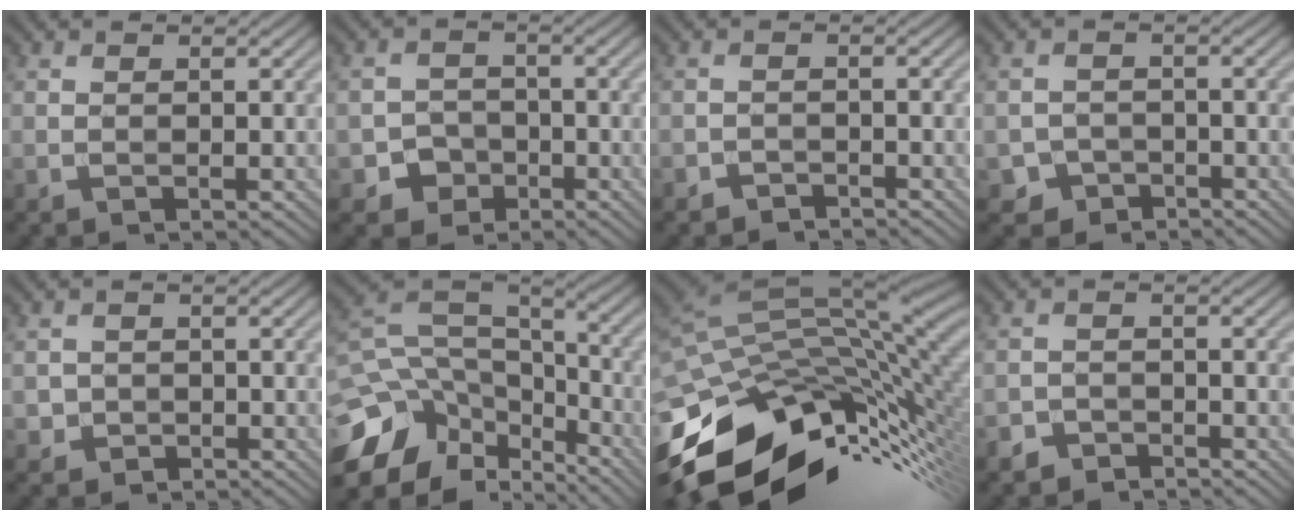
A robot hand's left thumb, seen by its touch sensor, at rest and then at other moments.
{"total": 3.3, "force": [-1.8, 2.7, 0.5], "torque": [0.001, 0.002, -0.036]}
{"total": 1.6, "force": [-1.5, 0.3, -0.3], "torque": [0.006, 0.002, -0.032]}
{"total": 2.7, "force": [-1.9, 2.0, 0.0], "torque": [0.003, -0.001, -0.038]}
{"total": 1.7, "force": [-0.8, 1.5, -0.2], "torque": [0.007, -0.003, -0.016]}
{"total": 15.5, "force": [-9.2, 10.1, 7.2], "torque": [-0.203, -0.023, -0.111]}
{"total": 15.6, "force": [-8.4, 8.1, 10.4], "torque": [-0.232, -0.026, -0.139]}
{"total": 2.3, "force": [-2.1, 0.9, -0.2], "torque": [0.007, 0.005, -0.045]}